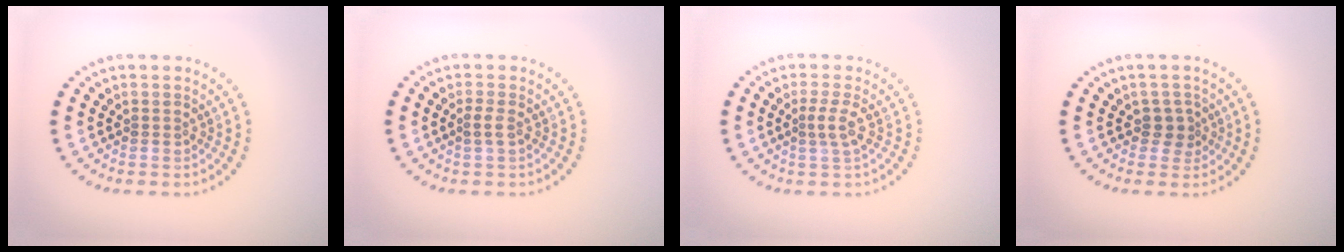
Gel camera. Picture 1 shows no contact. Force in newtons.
{"total": 0.9, "press": 0.8, "slide": 0.3}
{"total": 1.8, "press": 1.3, "slide": 1.1}
{"total": 1.7, "press": 1.4, "slide": 0.9}